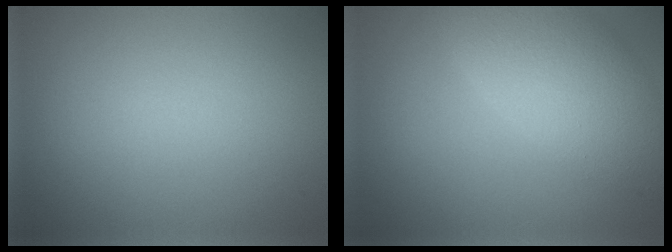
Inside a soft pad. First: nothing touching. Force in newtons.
{"total": 6.2, "press": 6.1, "slide": 0.7}